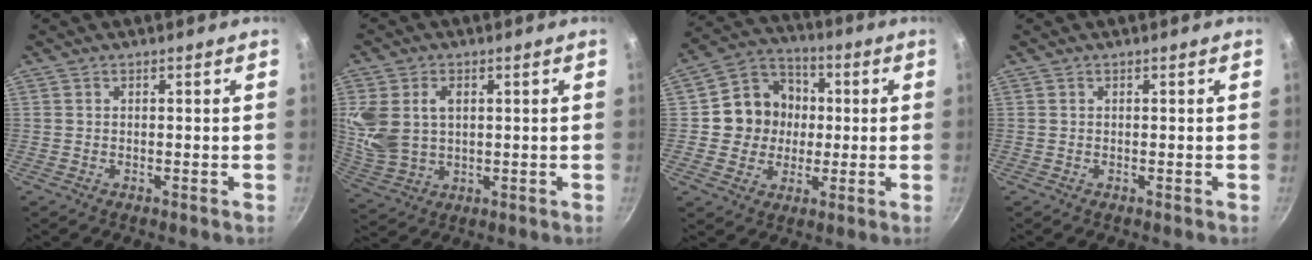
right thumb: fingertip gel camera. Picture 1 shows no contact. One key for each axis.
{"total": 10.8, "fx": 2.4, "fy": 7.6, "fz": 7.3, "tx": -0.145, "ty": -0.015, "tz": 0.056}
{"total": 12.0, "fx": 0.4, "fy": 11.1, "fz": 4.7, "tx": -0.042, "ty": 0.023, "tz": -0.004}
{"total": 0.0}